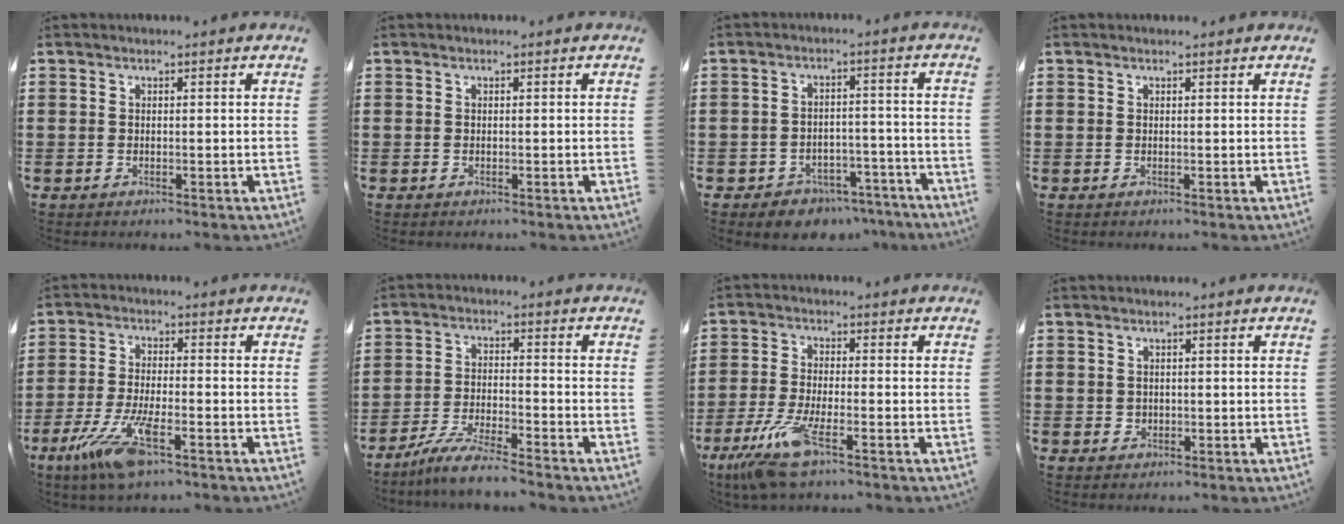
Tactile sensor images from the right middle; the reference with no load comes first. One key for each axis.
{"total": 0.0}
{"total": 4.4, "fx": -4.2, "fy": 1.5, "fz": 0.3, "tx": -0.010, "ty": 0.013, "tz": -0.086}
{"total": 0.0}
{"total": 9.4, "fx": -4.9, "fy": 2.2, "fz": 7.7, "tx": -0.173, "ty": -0.016, "tz": -0.092}
{"total": 6.0, "fx": -5.5, "fy": 0.1, "fz": 2.6, "tx": -0.061, "ty": -0.009, "tz": -0.106}
{"total": 7.7, "fx": -5.2, "fy": 1.4, "fz": 5.5, "tx": -0.132, "ty": -0.022, "tz": -0.100}
{"total": 1.2, "fx": 0.0, "fy": 1.1, "fz": 0.2, "tx": -0.008, "ty": 0.007, "tz": -0.001}